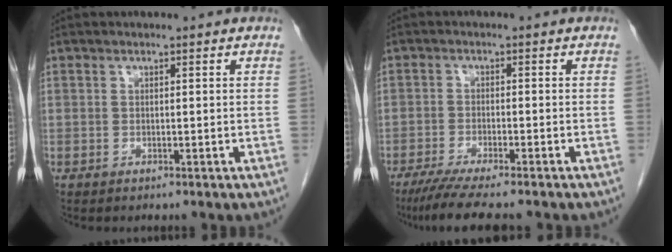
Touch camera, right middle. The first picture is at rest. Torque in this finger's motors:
{"motor_torque": [0.21, -0.18, 0.09, 0.03]}